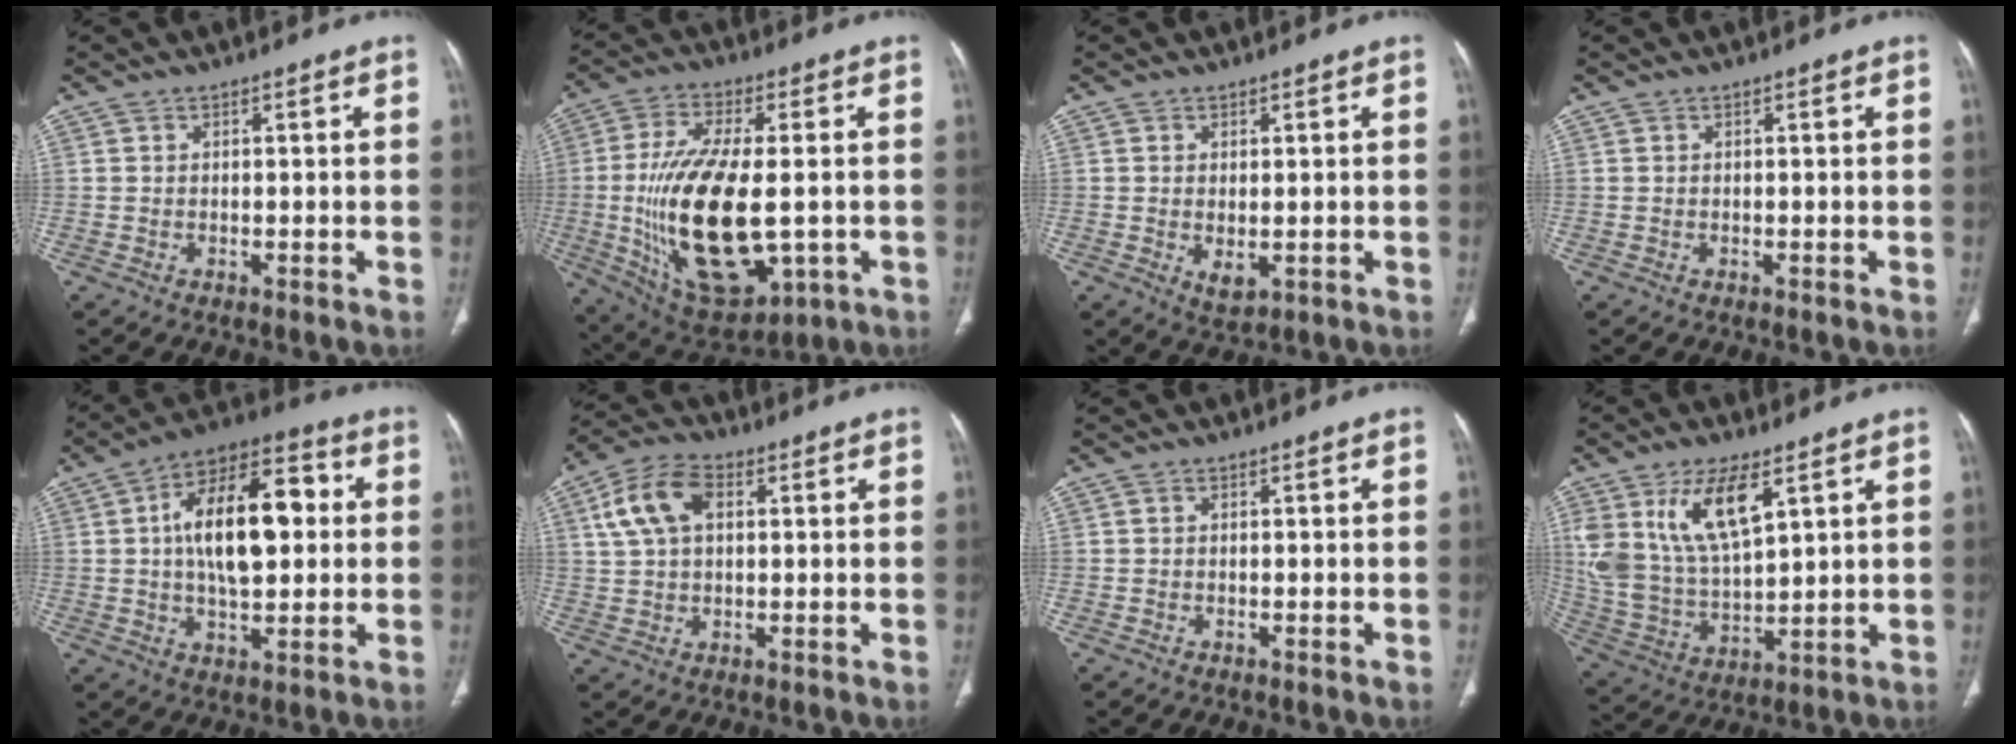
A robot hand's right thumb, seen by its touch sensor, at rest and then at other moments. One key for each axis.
{"total": 22.8, "fx": -2.4, "fy": 10.5, "fz": 20.1, "tx": -0.383, "ty": -0.014, "tz": -0.015}
{"total": 3.0, "fx": -0.4, "fy": 1.6, "fz": 2.5, "tx": -0.039, "ty": -0.011, "tz": 0.005}
{"total": 0.0}
{"total": 18.3, "fx": 2.3, "fy": 9.2, "fz": 15.7, "tx": -0.234, "ty": 0.024, "tz": 0.030}
{"total": 9.8, "fx": 3.0, "fy": 6.0, "fz": 7.2, "tx": -0.141, "ty": 0.018, "tz": 0.052}
{"total": 0.0}
{"total": 15.7, "fx": 7.2, "fy": 7.2, "fz": 12.0, "tx": -0.227, "ty": -0.027, "tz": 0.151}